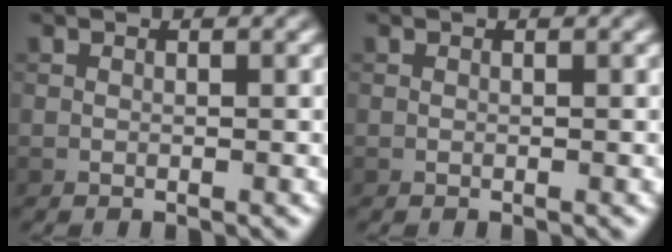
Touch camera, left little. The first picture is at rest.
{"total": 0.0}